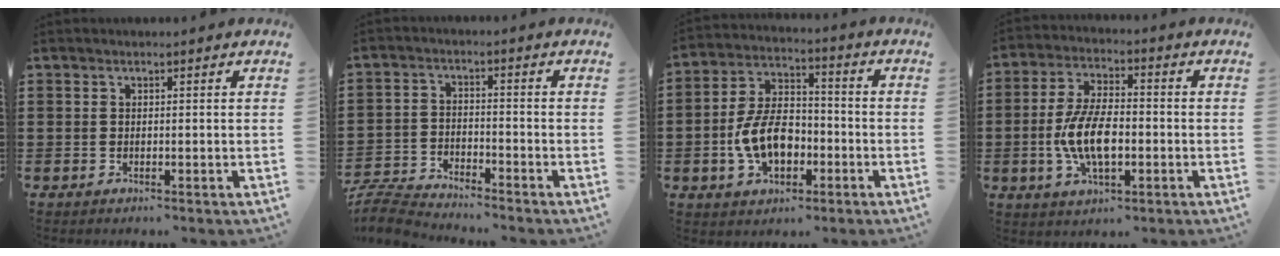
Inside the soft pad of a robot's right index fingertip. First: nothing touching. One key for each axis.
{"total": 5.3, "fx": -5.2, "fy": 0.4, "fz": 0.6, "tx": -0.036, "ty": -0.004, "tz": -0.113}
{"total": 9.2, "fx": -2.6, "fy": 5.6, "fz": 6.8, "tx": -0.146, "ty": 0.004, "tz": -0.053}
{"total": 9.3, "fx": -1.9, "fy": 4.1, "fz": 8.2, "tx": -0.189, "ty": -0.008, "tz": -0.041}